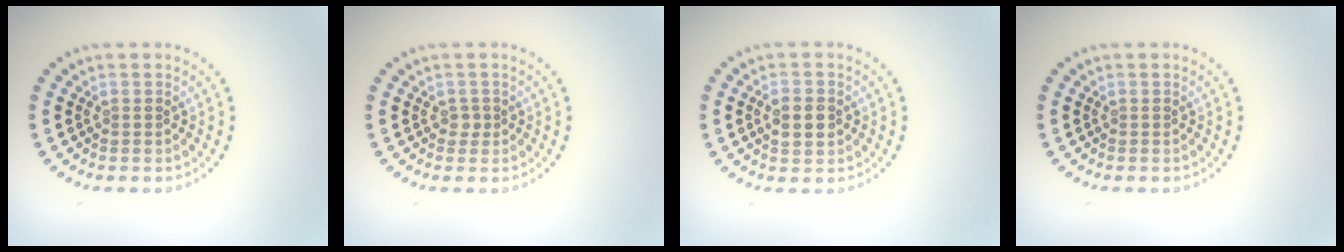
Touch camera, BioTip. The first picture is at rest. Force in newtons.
{"total": 0.7, "press": 0.6, "slide": 0.4}
{"total": 2.6, "press": 2.6, "slide": 0.2}
{"total": 0.0}